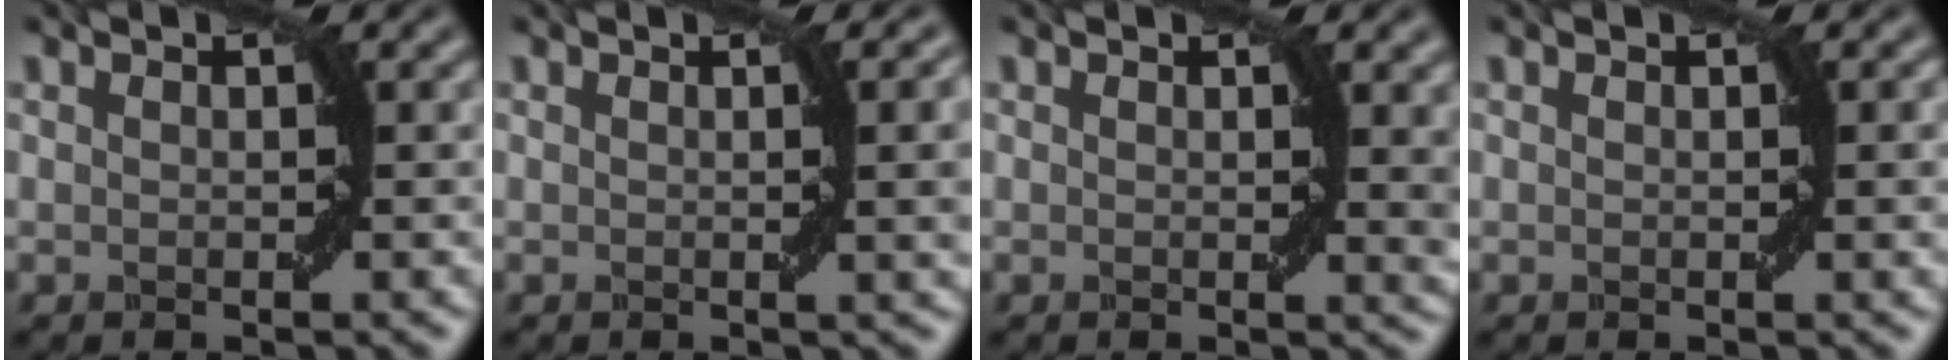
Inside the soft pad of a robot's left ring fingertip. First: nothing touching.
{"total": 3.6, "force": [0.6, 0.9, 3.5], "torque": [-0.035, 0.008, 0.008]}
{"total": 2.1, "force": [0.7, 0.4, 1.9], "torque": [-0.017, -0.004, 0.011]}
{"total": 1.2, "force": [0.2, 0.1, 1.2], "torque": [-0.014, 0.001, 0.003]}